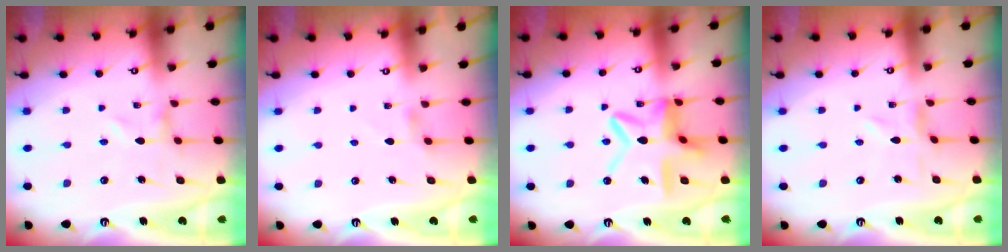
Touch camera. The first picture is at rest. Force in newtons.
{"total": 1.6, "press": 1.6, "slide": 0.4}
{"total": 14.0, "press": 14.0, "slide": 1.3}
{"total": 0.5, "press": 0.5, "slide": 0.2}